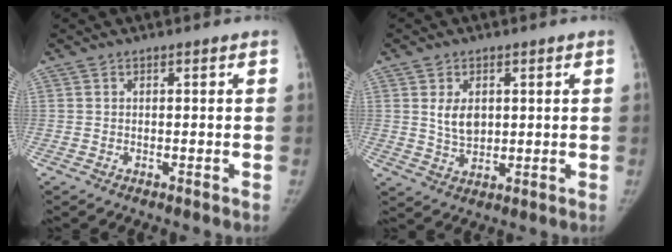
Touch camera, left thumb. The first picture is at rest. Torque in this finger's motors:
{"motor_torque": [0.03, 0.03, 0.47, -0.43, 0.11]}